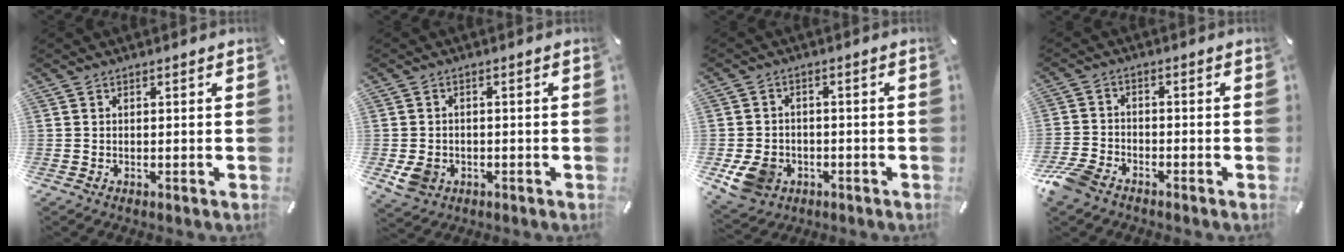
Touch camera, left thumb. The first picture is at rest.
{"total": 4.8, "force": [-1.4, 4.0, 2.3], "torque": [-0.048, -0.001, -0.027]}
{"total": 8.2, "force": [-2.8, 6.8, 3.6], "torque": [-0.082, 0.017, -0.050]}
{"total": 6.4, "force": [-4.9, 3.3, 2.5], "torque": [-0.063, 0.017, -0.098]}